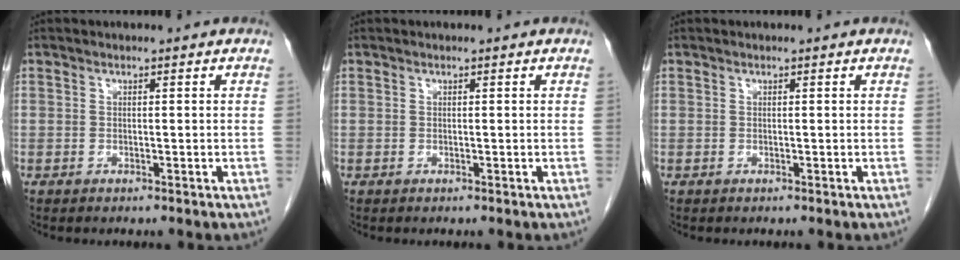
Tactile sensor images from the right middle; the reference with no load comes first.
{"total": 0.0}
{"total": 0.0}